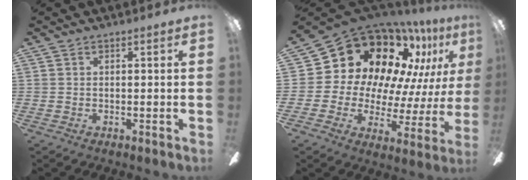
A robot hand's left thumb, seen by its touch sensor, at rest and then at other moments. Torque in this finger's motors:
{"motor_torque": [1.00, 3.27, 1.40, -1.37, 0.04]}